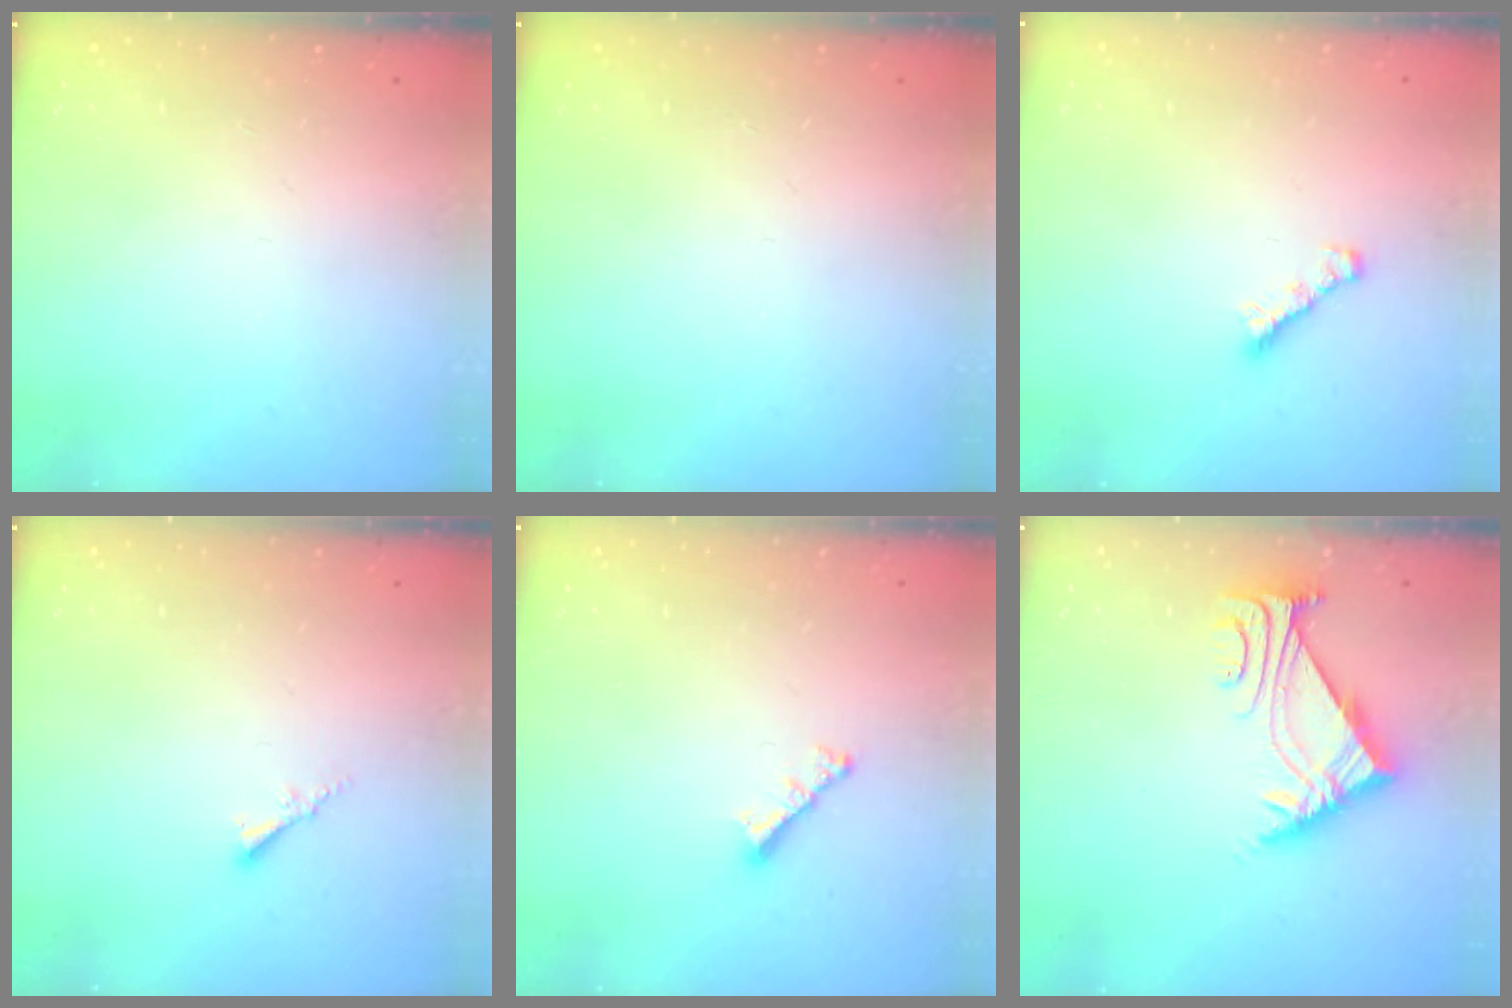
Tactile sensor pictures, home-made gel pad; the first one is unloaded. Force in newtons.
{"total": 0.0}
{"total": 1.6, "press": 1.4, "slide": 0.6}
{"total": 1.8, "press": 1.7, "slide": 0.3}
{"total": 3.2, "press": 3.2, "slide": 0.7}
{"total": 5.5, "press": 5.3, "slide": 1.1}